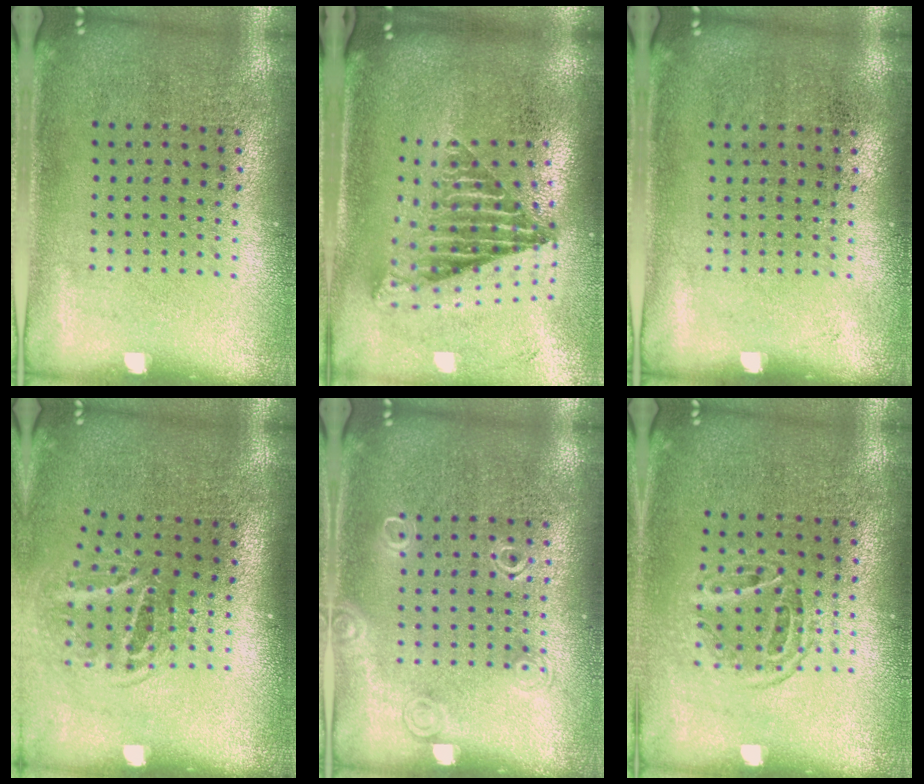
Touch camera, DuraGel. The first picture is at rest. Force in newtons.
{"total": 2.5, "press": 1.7, "slide": 1.9}
{"total": 0.0}
{"total": 1.8, "press": 1.2, "slide": 1.3}
{"total": 1.2, "press": 1.2, "slide": 0.2}
{"total": 1.2, "press": 1.0, "slide": 0.6}